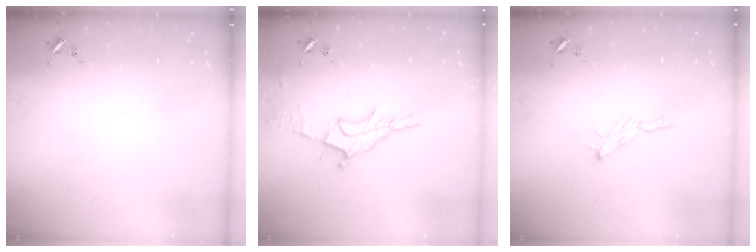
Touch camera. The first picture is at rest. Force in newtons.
{"total": 12.1, "press": 12.0, "slide": 1.0}
{"total": 6.1, "press": 6.1, "slide": 0.3}